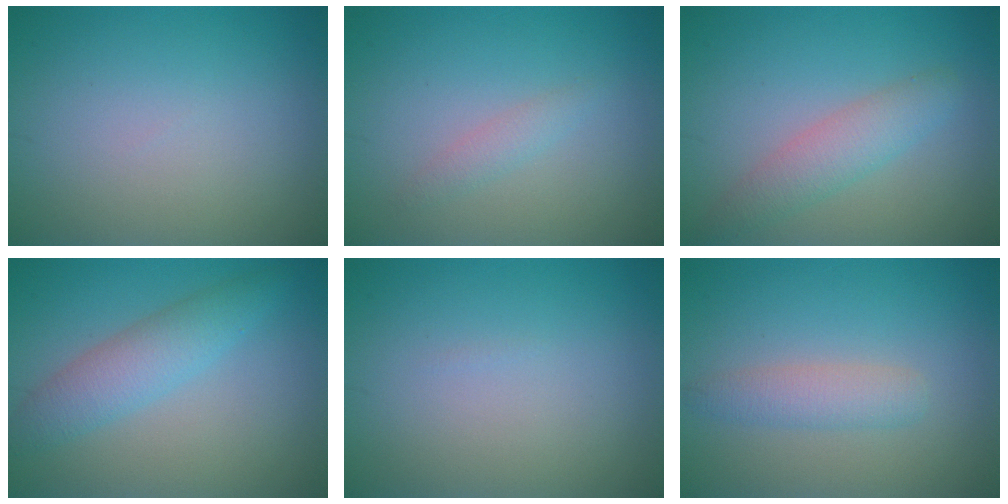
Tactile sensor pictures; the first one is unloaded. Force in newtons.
{"total": 1.2, "press": 1.2, "slide": 0.0}
{"total": 3.0, "press": 2.9, "slide": 0.2}
{"total": 3.7, "press": 3.7, "slide": 0.2}
{"total": 0.0}
{"total": 2.3, "press": 2.3, "slide": 0.1}